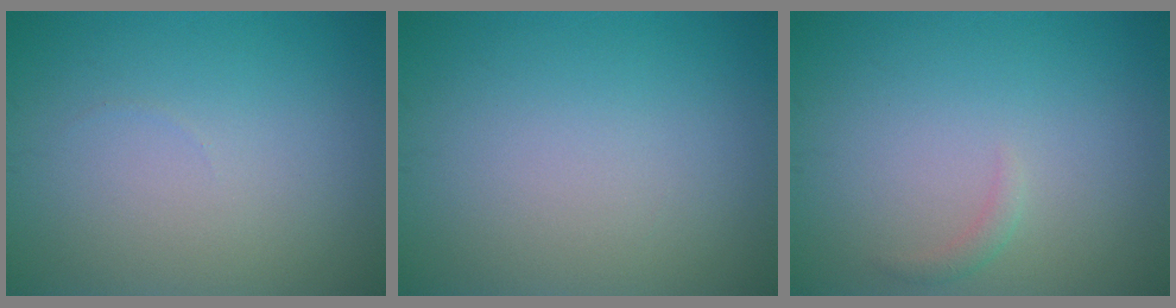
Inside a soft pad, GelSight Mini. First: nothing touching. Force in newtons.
{"total": 0.0}
{"total": 0.8, "press": 0.8, "slide": 0.1}